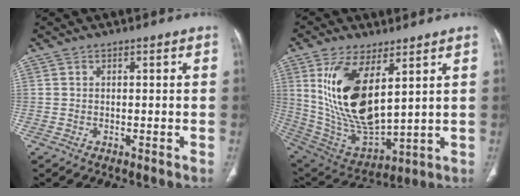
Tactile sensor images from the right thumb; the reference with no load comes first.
{"total": 18.8, "force": [6.2, 8.3, 15.7], "torque": [-0.294, -0.030, 0.141]}